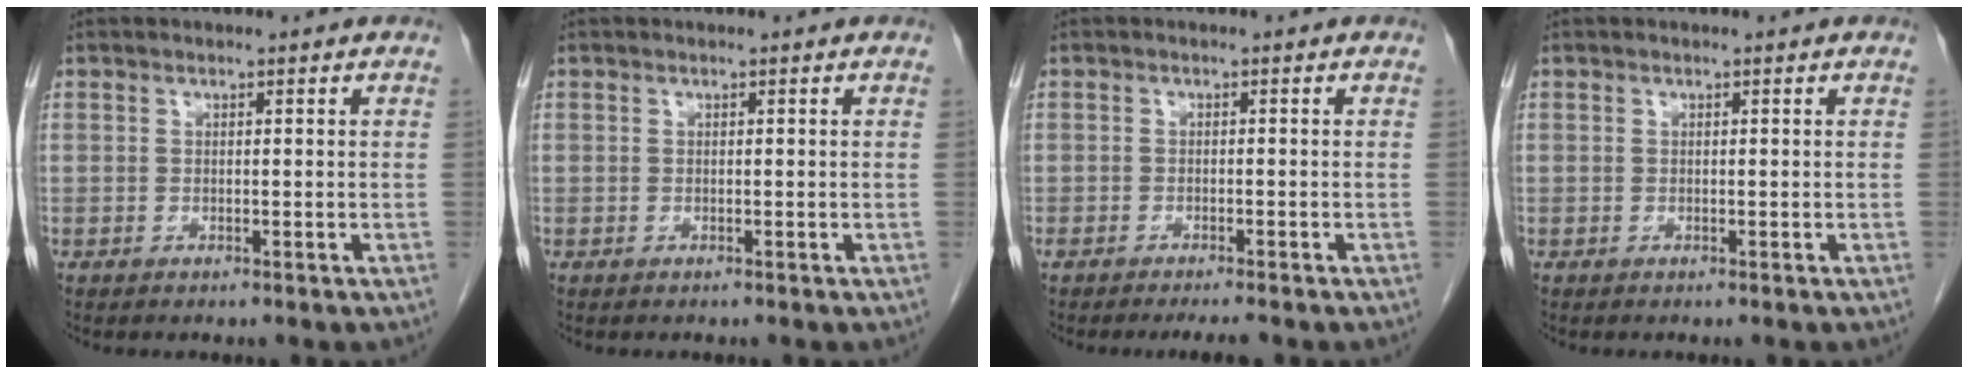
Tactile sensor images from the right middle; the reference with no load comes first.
{"total": 0.0}
{"total": 3.1, "force": [-2.7, 0.2, 1.6], "torque": [-0.021, -0.005, -0.039]}
{"total": 0.0}